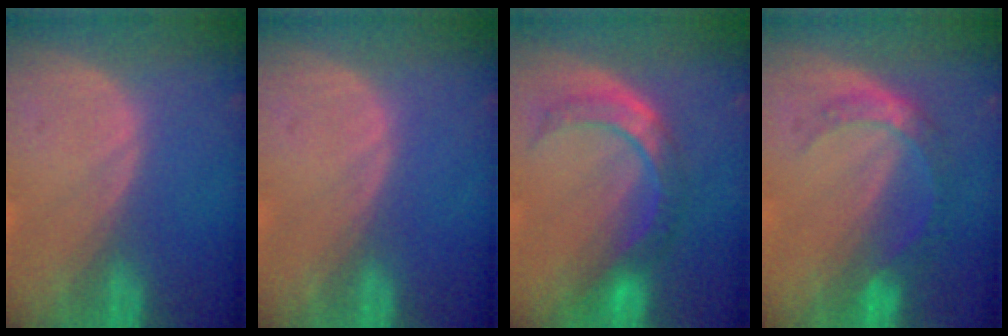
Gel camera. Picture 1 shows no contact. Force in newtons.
{"total": 0.0}
{"total": 6.8, "press": 6.6, "slide": 1.7}
{"total": 5.4, "press": 4.9, "slide": 2.2}